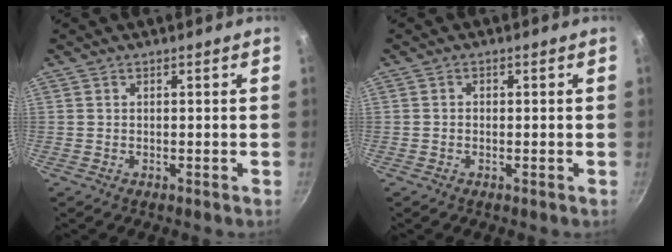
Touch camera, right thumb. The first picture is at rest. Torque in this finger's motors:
{"motor_torque": [-0.13, -0.62, -0.49, 0.15, 0.06]}